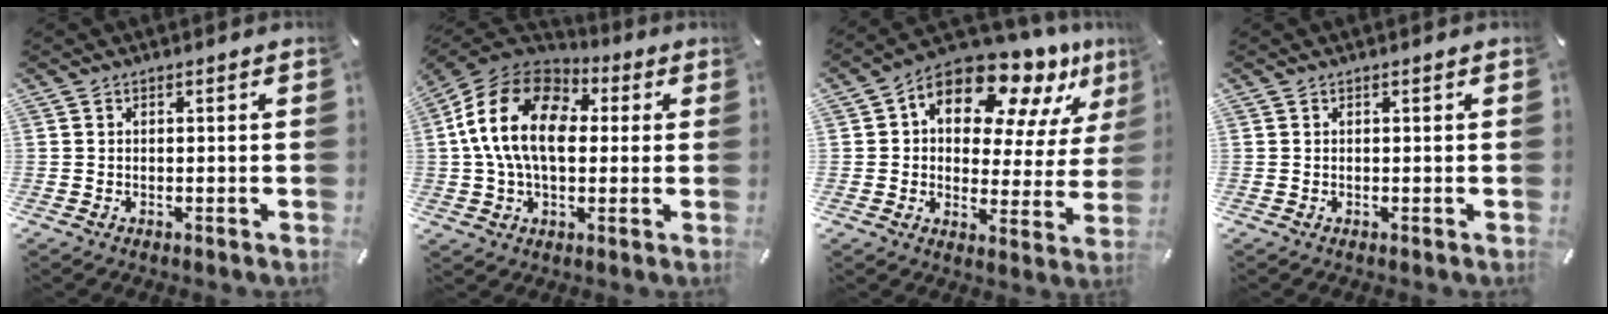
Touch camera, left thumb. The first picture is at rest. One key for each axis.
{"total": 16.7, "fx": 1.6, "fy": 11.9, "fz": 11.5, "tx": -0.250, "ty": 0.014, "tz": 0.026}
{"total": 15.5, "fx": 10.5, "fy": 7.7, "fz": 8.5, "tx": -0.138, "ty": -0.079, "tz": 0.180}
{"total": 0.0}